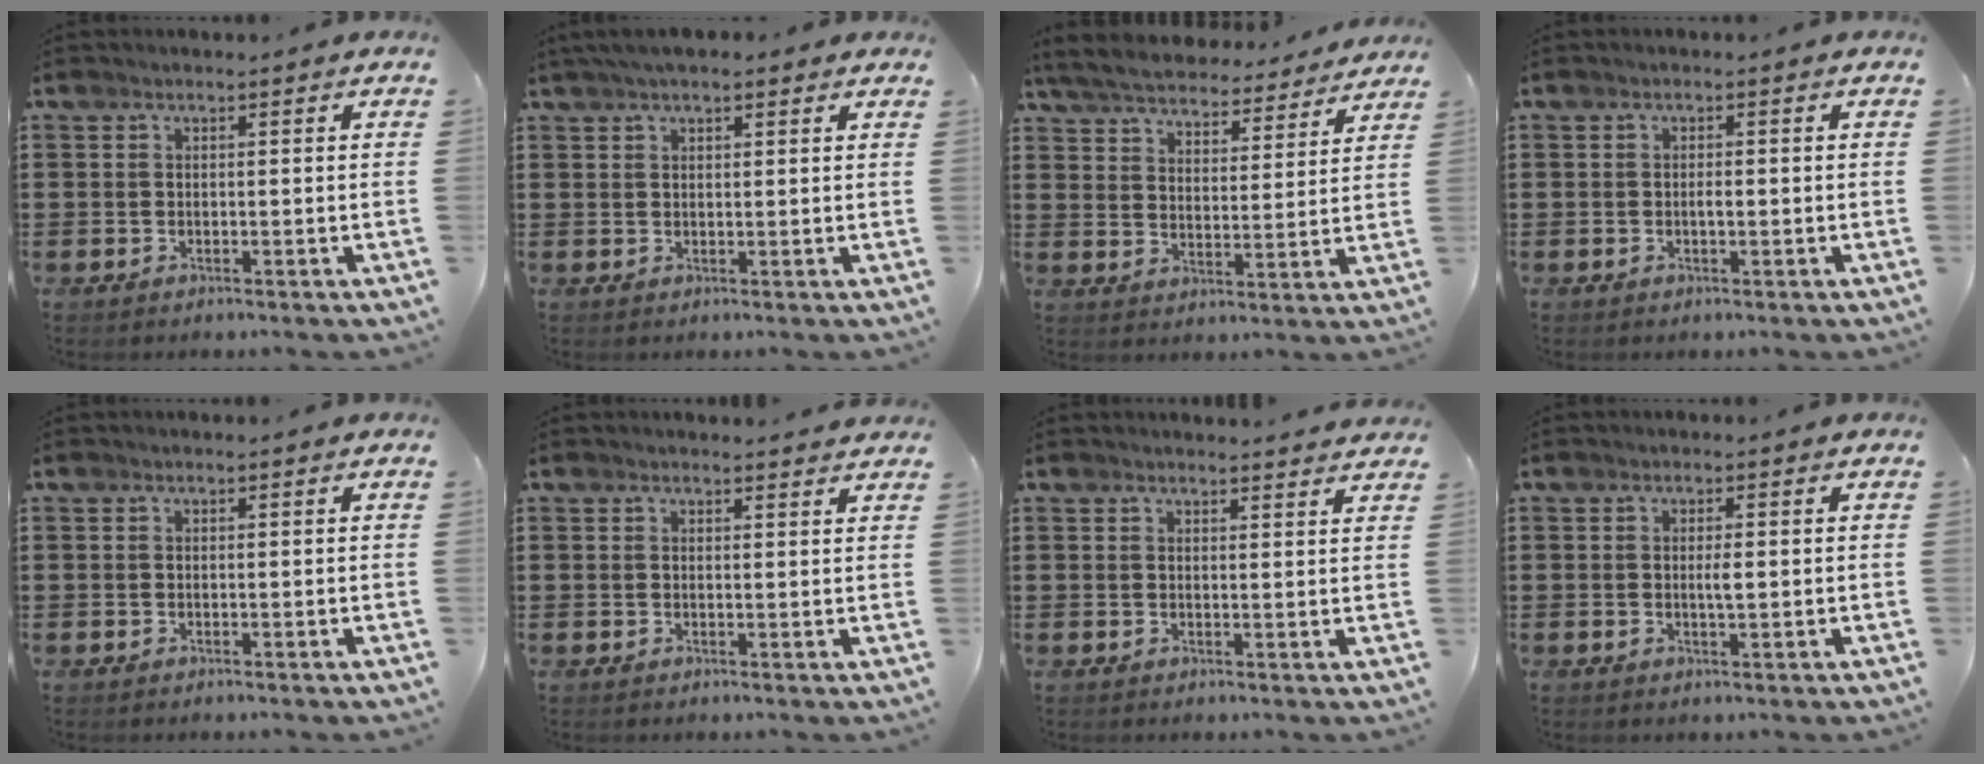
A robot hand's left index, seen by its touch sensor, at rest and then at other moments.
{"total": 3.2, "force": [2.3, 1.0, 2.0], "torque": [-0.044, 0.006, 0.042]}
{"total": 5.8, "force": [5.7, 0.4, 0.9], "torque": [-0.047, -0.038, 0.098]}
{"total": 1.1, "force": [-0.2, 0.3, 1.0], "torque": [-0.022, -0.001, -0.003]}
{"total": 0.0}
{"total": 1.4, "force": [1.4, 0.1, 0.2], "torque": [-0.006, 0.000, 0.027]}
{"total": 1.9, "force": [1.9, 0.0, 0.2], "torque": [-0.007, -0.002, 0.036]}
{"total": 1.7, "force": [0.0, 0.3, 1.7], "torque": [-0.033, -0.002, 0.000]}